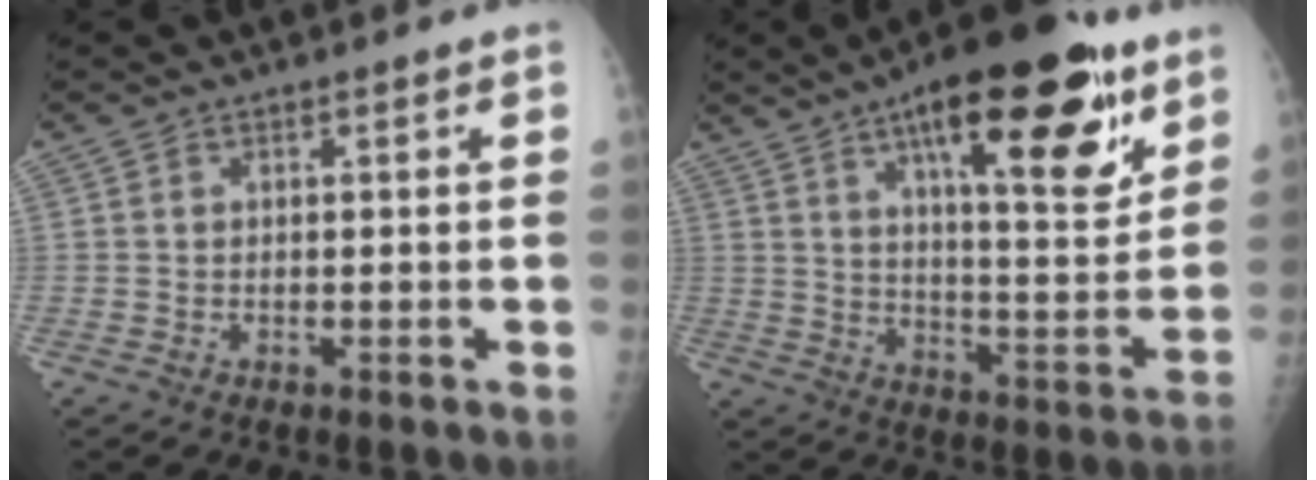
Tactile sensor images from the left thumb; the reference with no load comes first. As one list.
[{"total": 24.2, "force": [13.2, 7.9, 18.8], "torque": [-0.250, -0.051, 0.201]}]